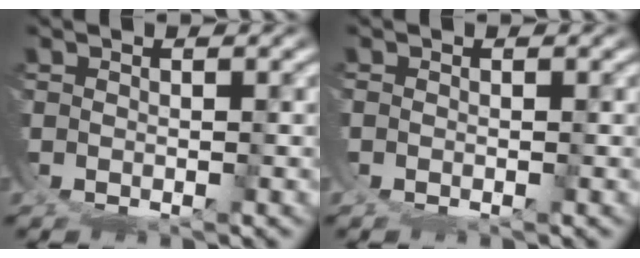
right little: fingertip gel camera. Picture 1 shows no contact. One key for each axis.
{"total": 0.8, "fx": -0.2, "fy": 0.6, "fz": 0.5, "tx": -0.009, "ty": 0.004, "tz": -0.008}